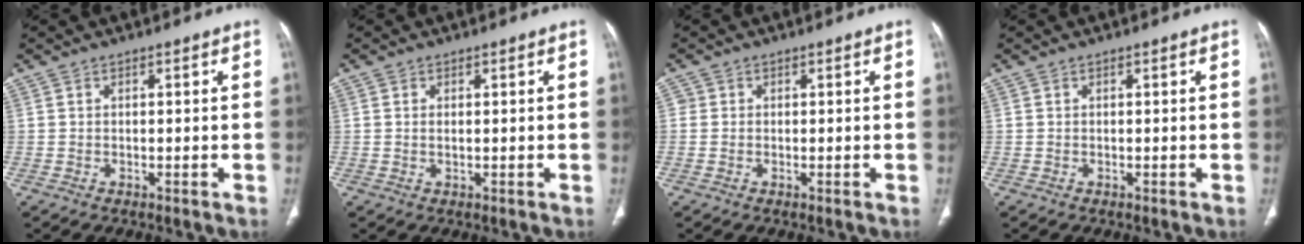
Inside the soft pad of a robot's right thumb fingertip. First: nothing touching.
{"total": 0.7, "force": [0.2, 0.3, 0.6], "torque": [-0.015, 0.000, 0.006]}
{"total": 0.9, "force": [0.0, 0.9, 0.2], "torque": [0.004, 0.003, -0.001]}
{"total": 0.0}